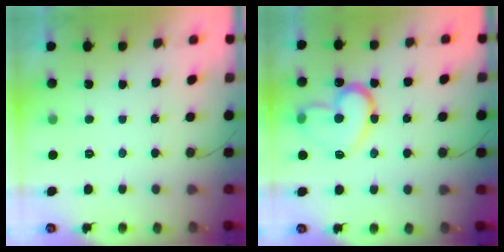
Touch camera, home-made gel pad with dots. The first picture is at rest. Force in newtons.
{"total": 15.2, "press": 15.2, "slide": 0.8}